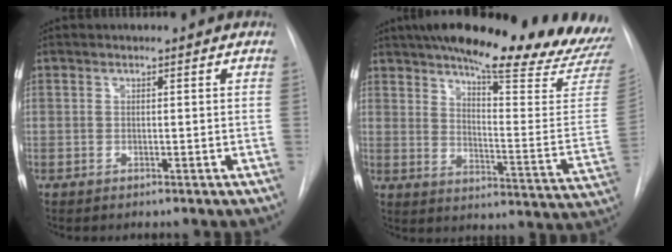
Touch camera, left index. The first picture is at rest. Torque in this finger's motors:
{"motor_torque": [0.88, -1.00, 0.42, 0.07]}